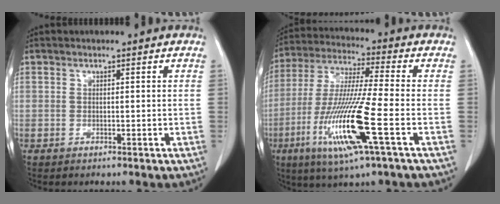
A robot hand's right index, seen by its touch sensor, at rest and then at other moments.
{"total": 15.9, "force": [-5.5, 0.1, 14.9], "torque": [-0.311, -0.024, -0.106]}